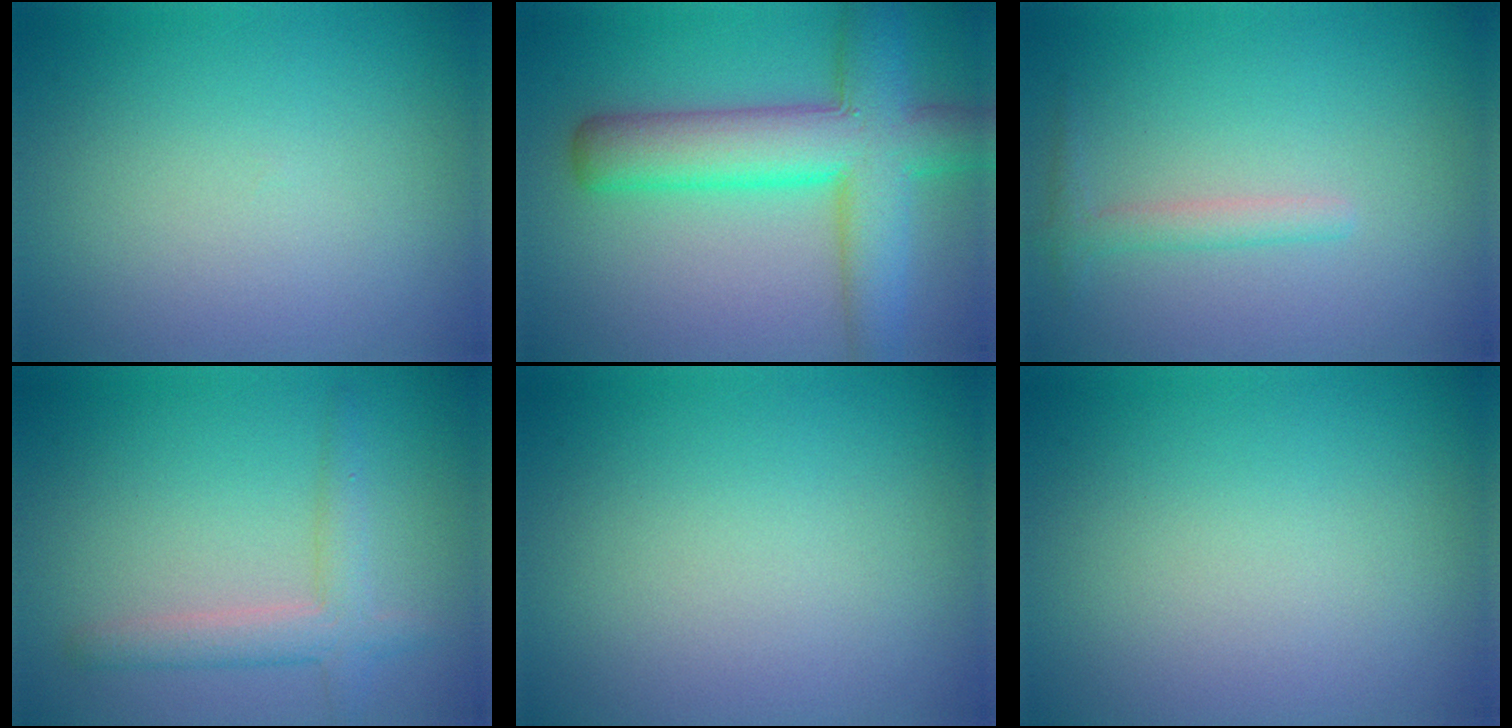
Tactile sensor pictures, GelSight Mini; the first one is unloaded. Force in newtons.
{"total": 8.9, "press": 8.9, "slide": 0.4}
{"total": 1.4, "press": 1.4, "slide": 0.1}
{"total": 3.0, "press": 3.0, "slide": 0.2}
{"total": 0.0}
{"total": 0.0}